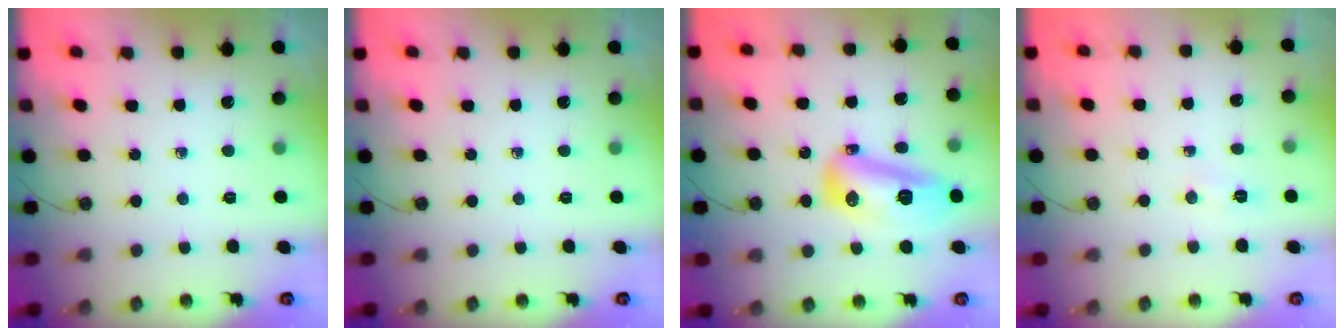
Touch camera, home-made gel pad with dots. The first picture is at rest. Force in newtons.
{"total": 0.0}
{"total": 13.4, "press": 13.4, "slide": 1.2}
{"total": 3.8, "press": 3.7, "slide": 0.5}